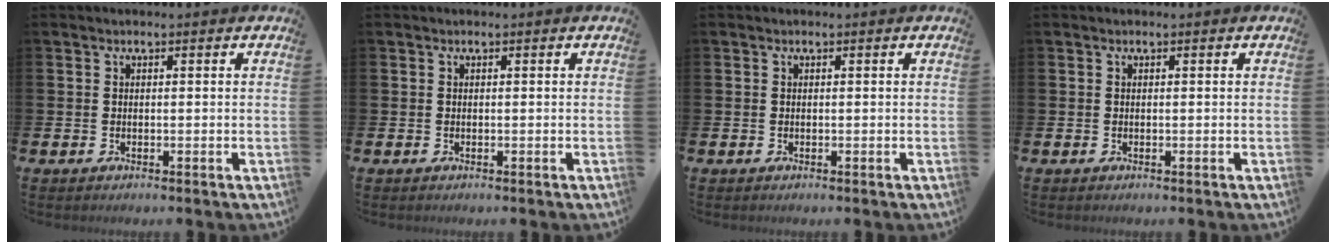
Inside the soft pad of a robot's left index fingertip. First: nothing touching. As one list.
[{"total": 0.0}, {"total": 0.0}, {"total": 0.0}]